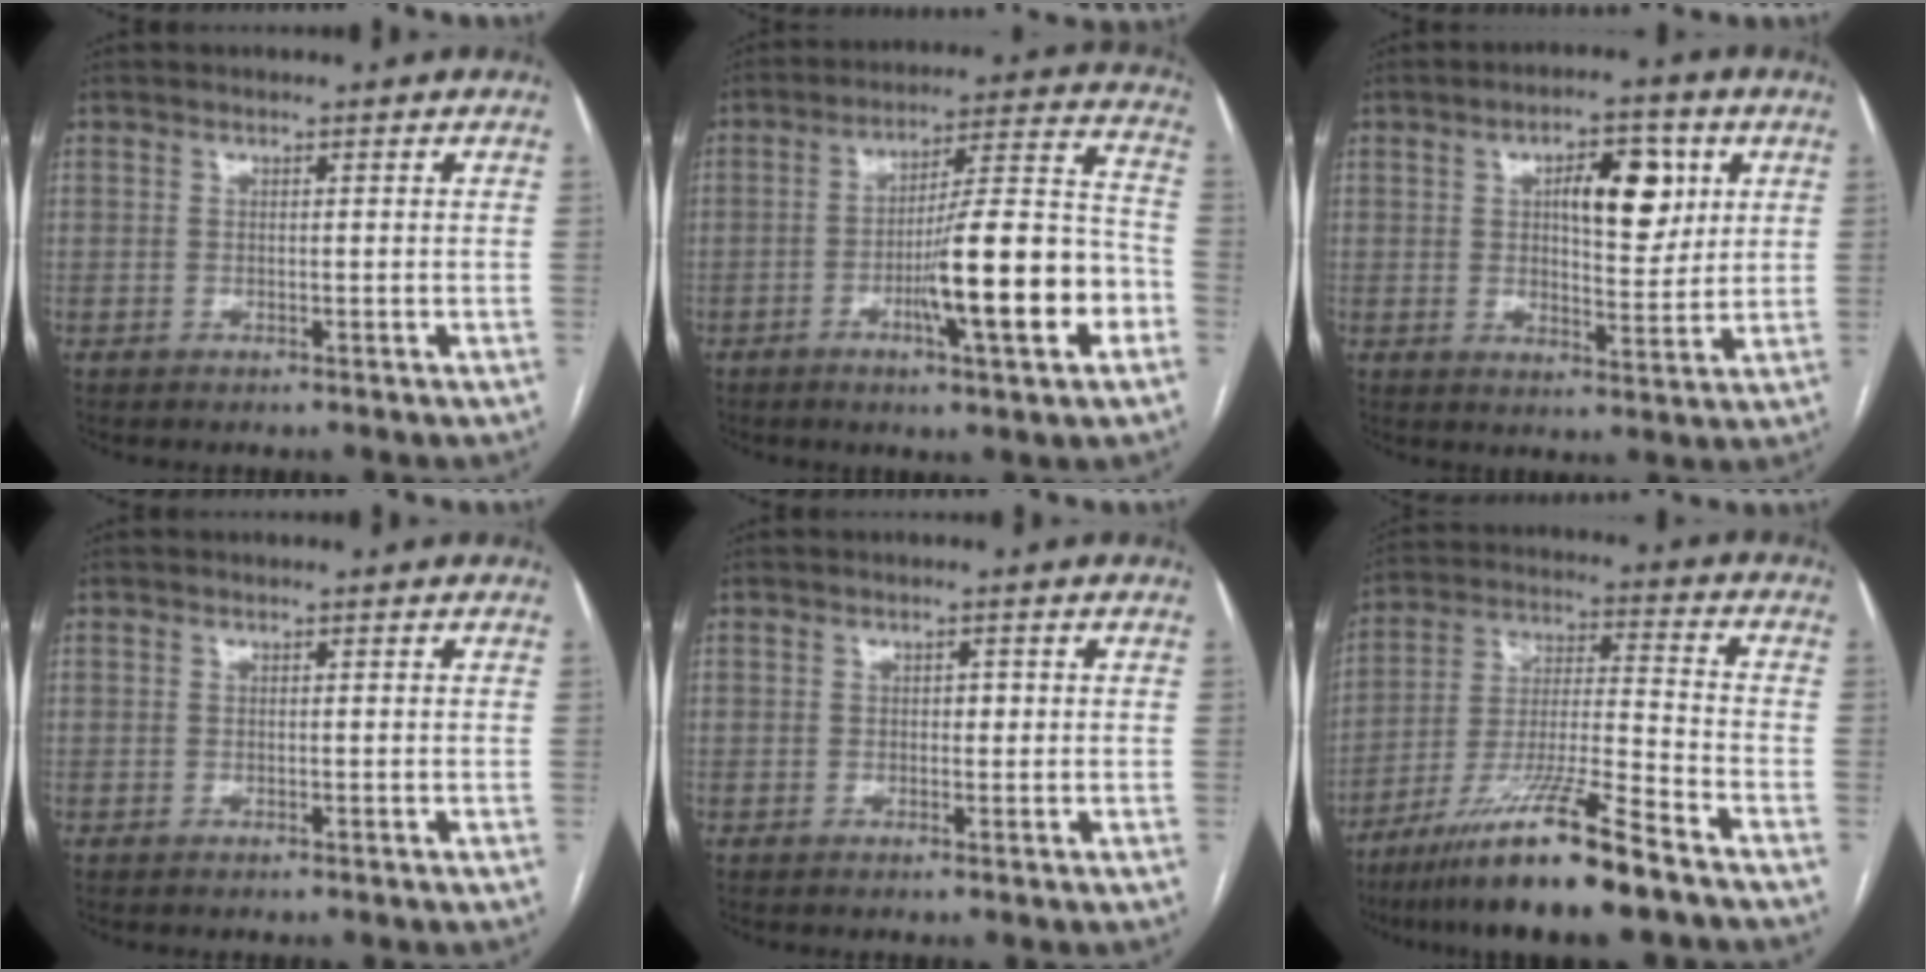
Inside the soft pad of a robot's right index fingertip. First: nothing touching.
{"total": 16.4, "force": [-5.6, 1.2, 15.3], "torque": [-0.238, 0.007, -0.083]}
{"total": 9.5, "force": [3.1, 3.7, 8.2], "torque": [-0.120, 0.010, 0.049]}
{"total": 0.0}
{"total": 1.1, "force": [0.1, 0.7, 0.8], "torque": [-0.007, 0.003, -0.001]}
{"total": 14.9, "force": [-10.8, -0.5, 10.2], "torque": [-0.197, -0.026, -0.196]}